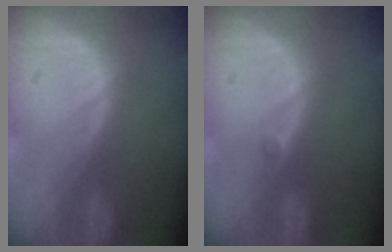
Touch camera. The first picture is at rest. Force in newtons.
{"total": 0.6, "press": 0.5, "slide": 0.3}